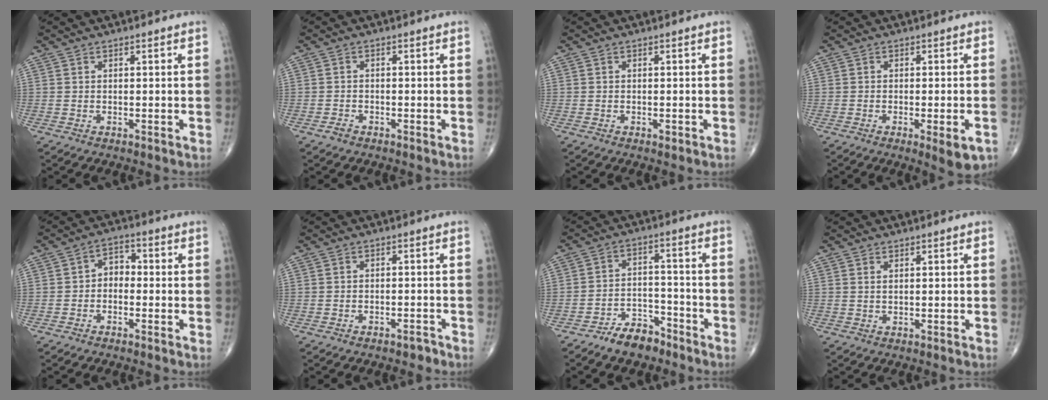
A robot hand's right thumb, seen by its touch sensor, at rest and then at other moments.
{"total": 1.3, "force": [-1.0, 0.8, 0.4], "torque": [-0.011, 0.005, -0.020]}
{"total": 0.7, "force": [-0.4, 0.4, 0.5], "torque": [-0.009, -0.002, -0.005]}
{"total": 5.6, "force": [-2.3, 1.5, 4.9], "torque": [-0.064, -0.003, -0.027]}
{"total": 4.0, "force": [-0.8, 3.0, 2.5], "torque": [-0.022, 0.021, -0.029]}
{"total": 2.0, "force": [-1.6, 0.9, 0.7], "torque": [-0.010, 0.013, -0.022]}
{"total": 7.3, "force": [-5.8, 3.5, 2.7], "torque": [-0.030, 0.048, -0.104]}
{"total": 0.7, "force": [0.3, 0.3, 0.6], "torque": [-0.014, 0.003, 0.008]}